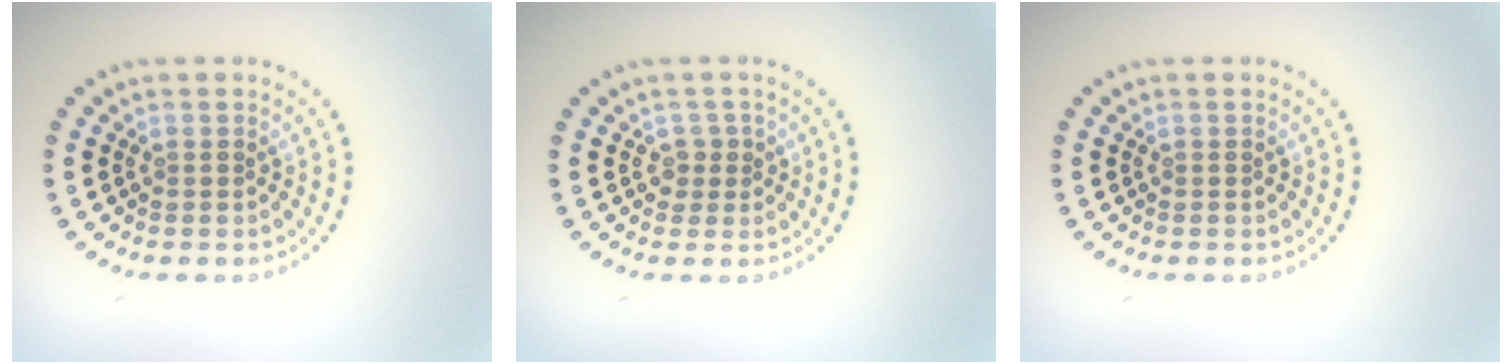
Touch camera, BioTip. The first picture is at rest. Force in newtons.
{"total": 1.4, "press": 1.1, "slide": 0.9}
{"total": 0.0}